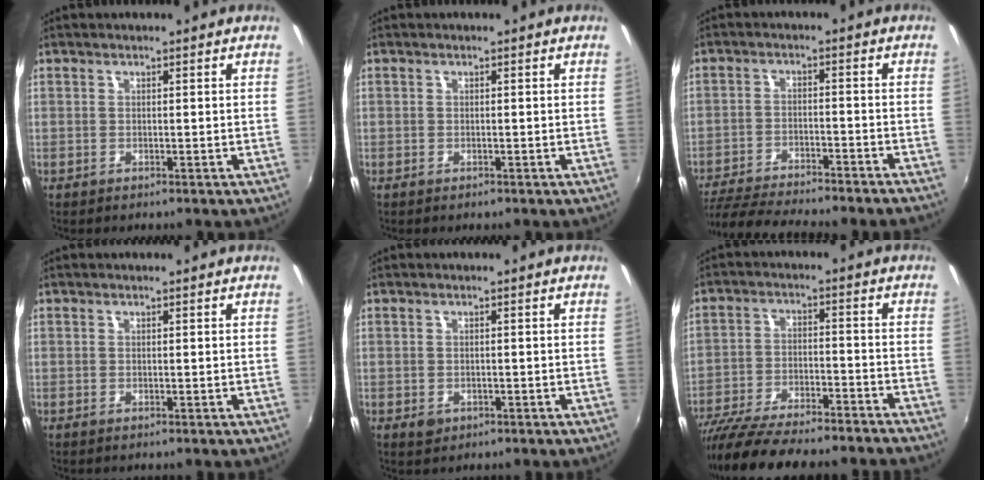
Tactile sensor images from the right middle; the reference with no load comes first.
{"total": 0.8, "force": [-0.5, 0.6, 0.1], "torque": [-0.004, 0.000, -0.007]}
{"total": 16.3, "force": [-14.4, 1.8, 7.5], "torque": [-0.157, -0.027, -0.218]}
{"total": 0.0}
{"total": 2.0, "force": [-0.8, 1.6, 0.8], "torque": [-0.014, -0.003, -0.009]}
{"total": 21.3, "force": [-18.7, 2.9, 9.8], "torque": [-0.192, -0.046, -0.285]}